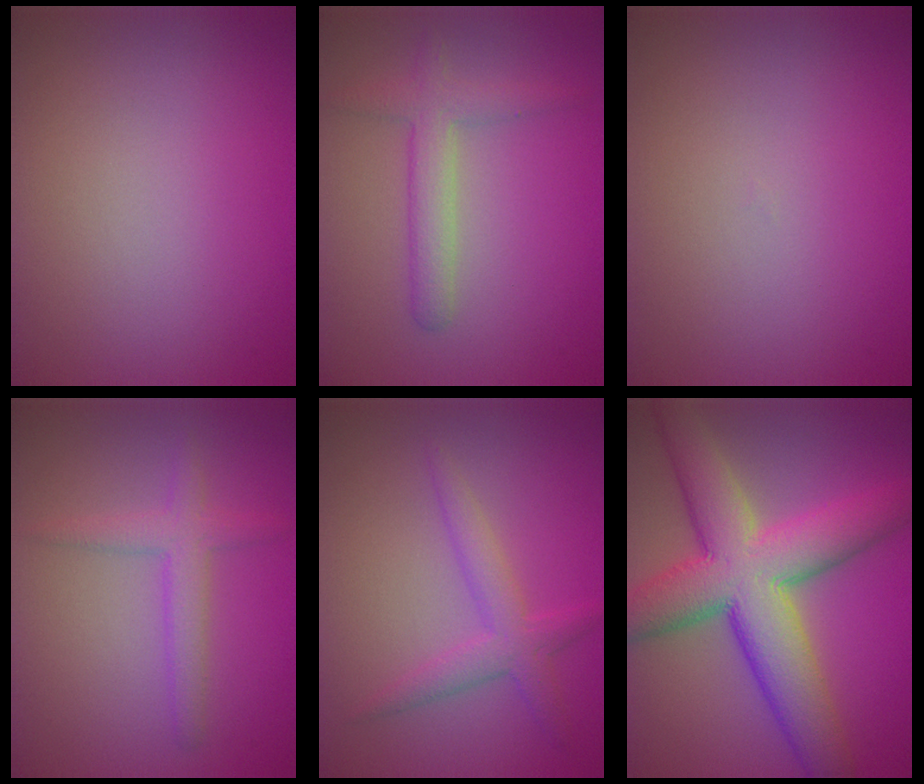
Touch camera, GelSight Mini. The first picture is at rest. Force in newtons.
{"total": 2.8, "press": 2.8, "slide": 0.1}
{"total": 0.0}
{"total": 2.6, "press": 2.6, "slide": 0.1}
{"total": 2.7, "press": 2.7, "slide": 0.0}
{"total": 10.9, "press": 10.9, "slide": 0.3}